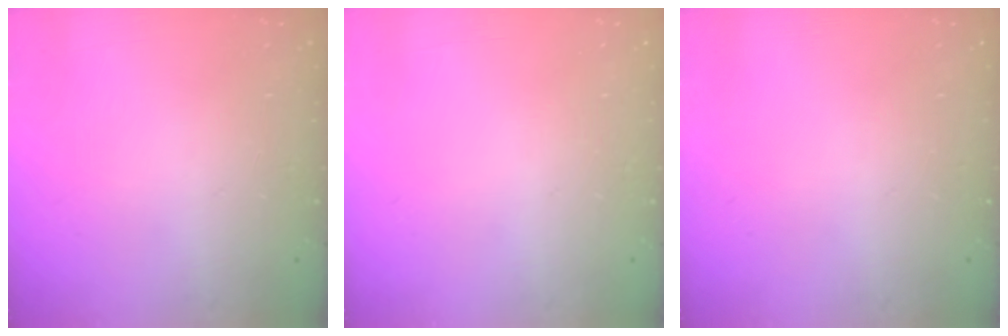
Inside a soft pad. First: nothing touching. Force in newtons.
{"total": 0.0}
{"total": 0.0}